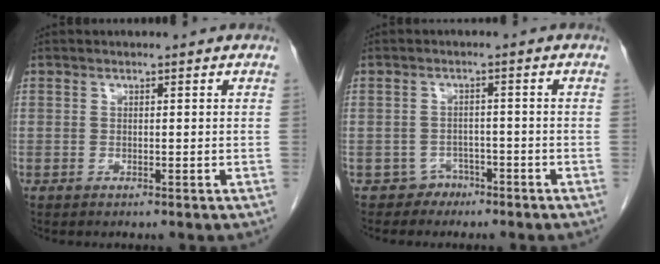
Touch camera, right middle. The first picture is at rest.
{"total": 2.6, "force": [-1.8, 1.7, -0.6], "torque": [0.011, 0.011, -0.028]}